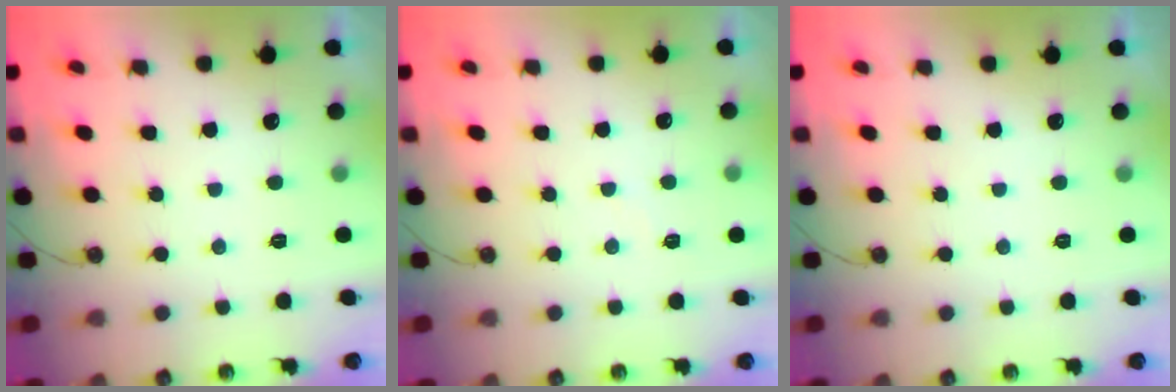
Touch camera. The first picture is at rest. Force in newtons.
{"total": 4.2, "press": 4.2, "slide": 0.5}
{"total": 0.0}